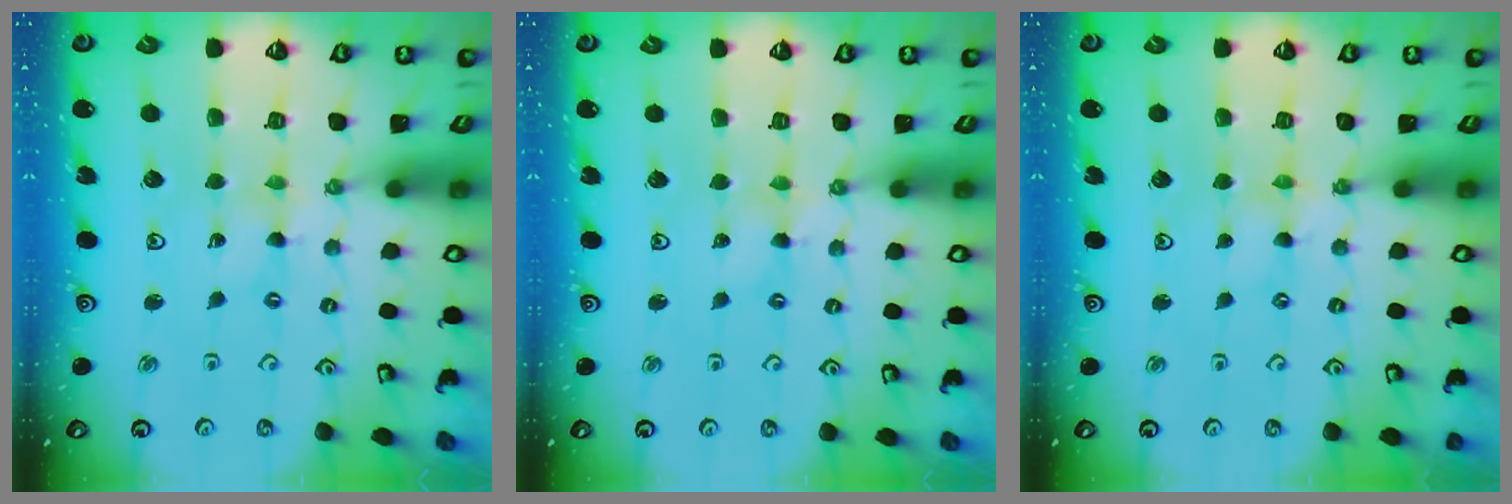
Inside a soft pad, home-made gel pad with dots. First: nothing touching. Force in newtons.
{"total": 1.1, "press": 1.1, "slide": 0.2}
{"total": 1.2, "press": 1.2, "slide": 0.3}